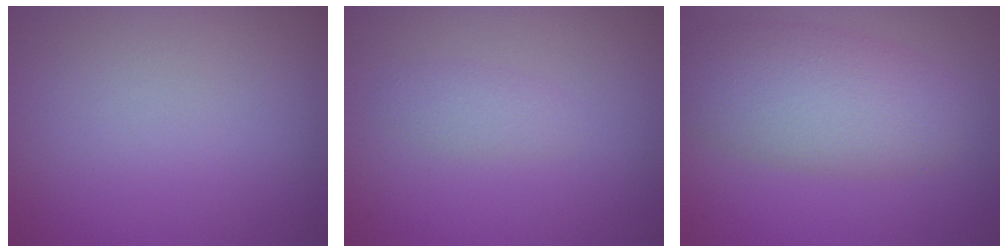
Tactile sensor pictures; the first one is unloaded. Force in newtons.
{"total": 1.2, "press": 1.2, "slide": 0.0}
{"total": 5.8, "press": 5.7, "slide": 0.2}